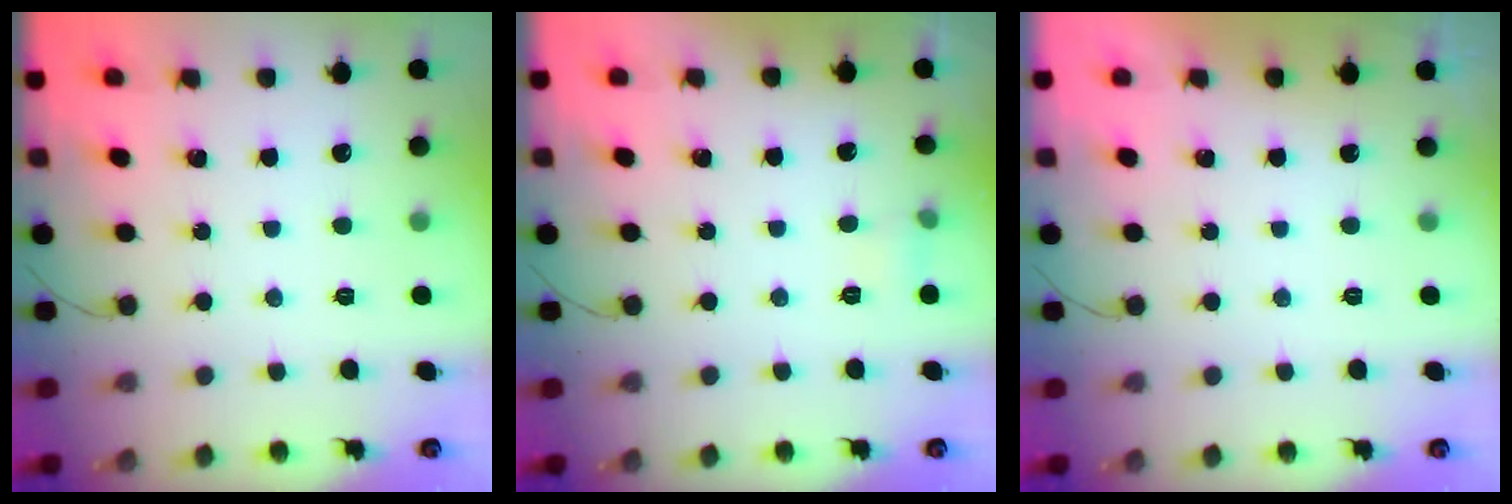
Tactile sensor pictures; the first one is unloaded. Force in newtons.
{"total": 5.1, "press": 4.0, "slide": 3.1}
{"total": 0.0}